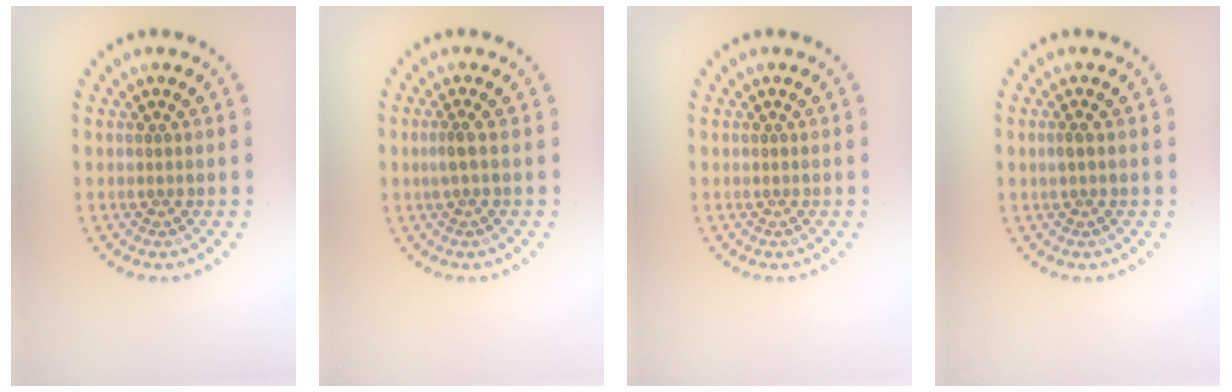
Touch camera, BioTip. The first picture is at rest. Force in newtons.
{"total": 1.2, "press": 0.9, "slide": 0.8}
{"total": 0.0}
{"total": 0.7, "press": 0.7, "slide": 0.3}